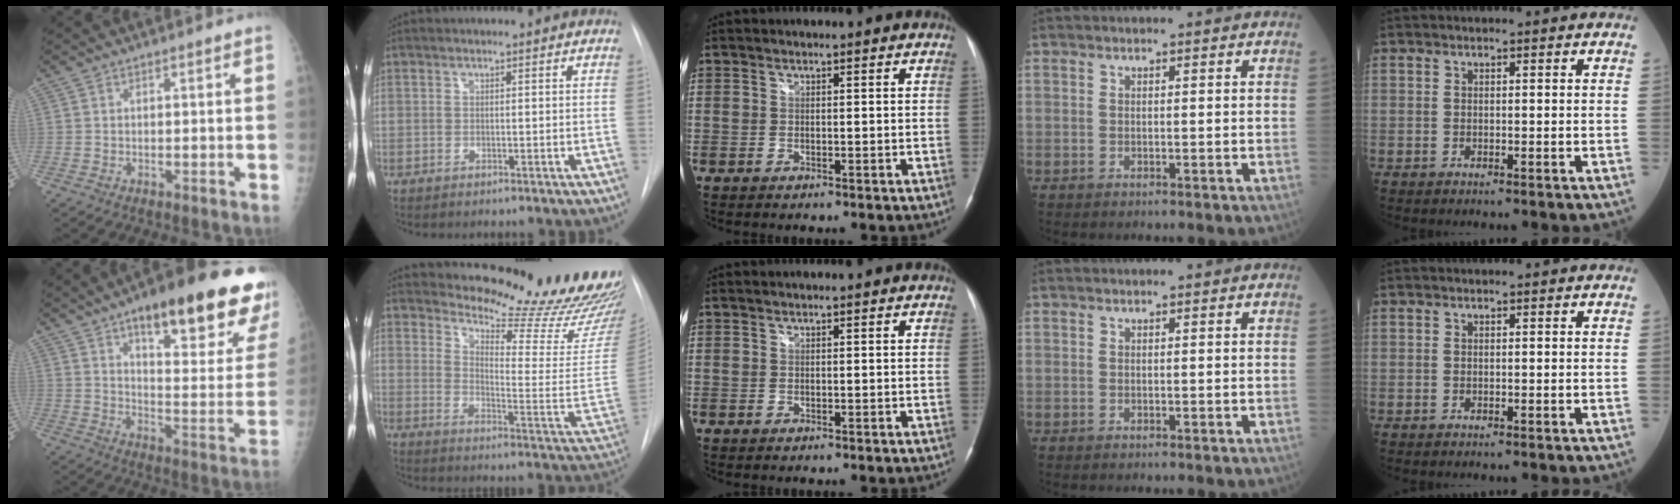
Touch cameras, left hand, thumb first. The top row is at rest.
{"thumb": {"total": 26.2, "force": [16.0, 7.3, 19.3], "torque": [-0.224, -0.052, 0.220]}, "index": {"total": 21.9, "force": [20.3, 2.6, 7.7], "torque": [-0.112, -0.118, 0.245]}}